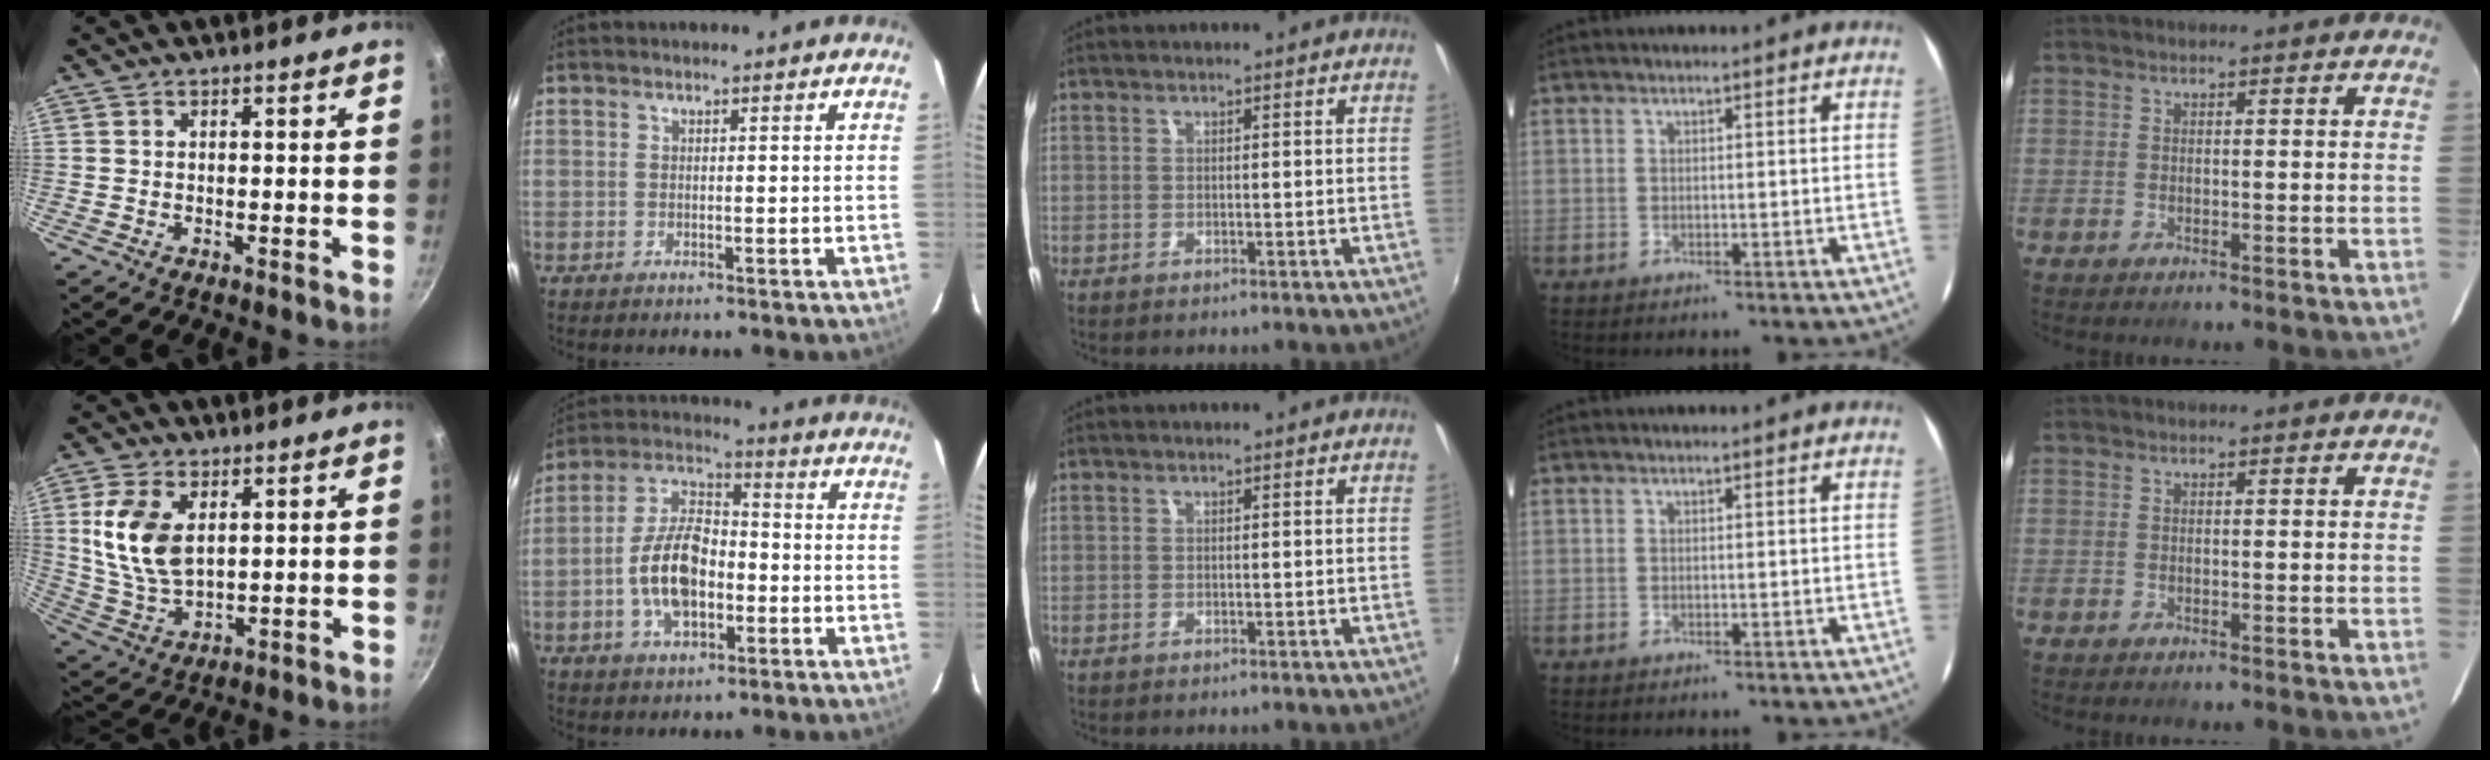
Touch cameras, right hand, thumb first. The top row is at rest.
{"thumb": {"total": 12.4, "force": [3.1, 7.4, 9.5], "torque": [-0.181, -0.019, 0.069]}, "index": {"total": 12.5, "force": [-3.2, 6.9, 10.0], "torque": [-0.200, 0.020, -0.056]}}